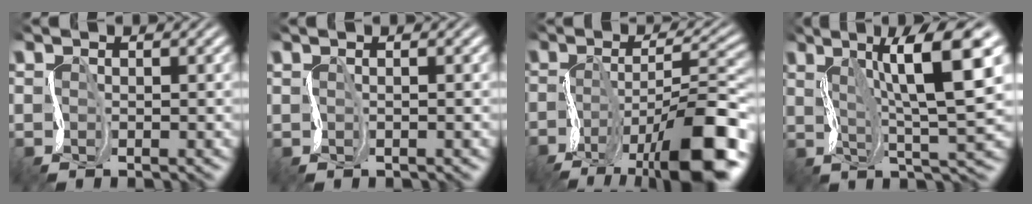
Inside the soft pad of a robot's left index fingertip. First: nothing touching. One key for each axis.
{"total": 0.9, "fx": 0.5, "fy": 0.4, "fz": 0.7, "tx": 0.003, "ty": 0.005, "tz": 0.003}
{"total": 11.8, "fx": -6.4, "fy": 4.1, "fz": 9.0, "tx": -0.141, "ty": 0.006, "tz": -0.110}
{"total": 10.3, "fx": 3.9, "fy": 1.9, "fz": 9.4, "tx": -0.139, "ty": 0.020, "tz": 0.063}